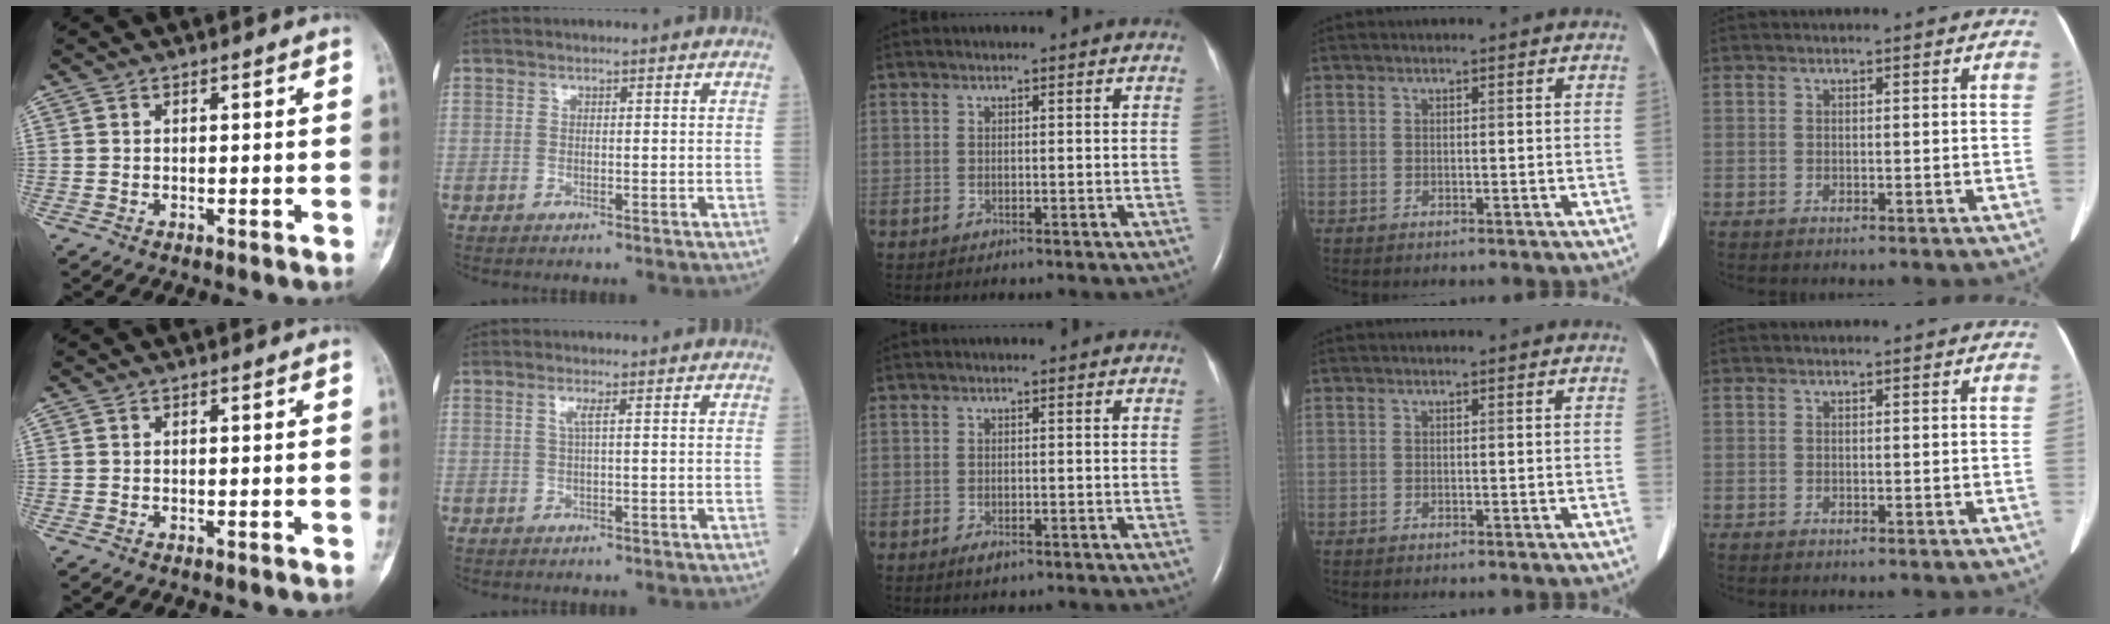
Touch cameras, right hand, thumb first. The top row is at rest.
{"index": {"total": 1.3, "force": [0.4, -0.3, 1.2], "torque": [-0.031, 0.001, 0.006]}, "middle": {"total": 1.5, "force": [-0.9, 0.6, 1.0], "torque": [-0.022, -0.002, -0.012]}}